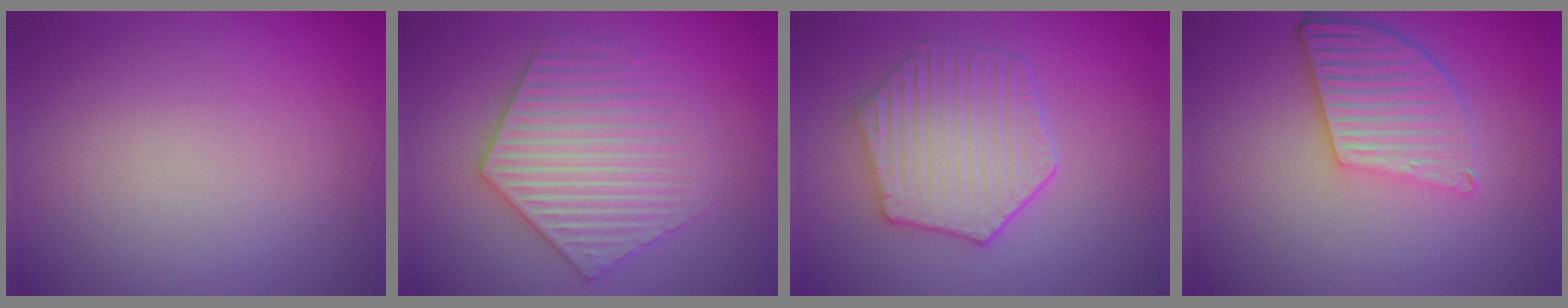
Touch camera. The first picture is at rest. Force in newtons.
{"total": 5.9, "press": 5.8, "slide": 0.9}
{"total": 5.6, "press": 4.7, "slide": 3.0}
{"total": 5.2, "press": 3.8, "slide": 3.6}